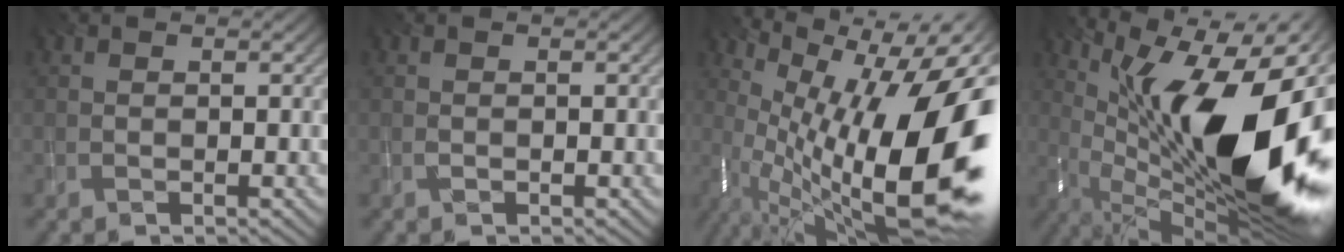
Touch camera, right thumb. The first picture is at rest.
{"total": 0.0}
{"total": 18.7, "force": [-1.2, 7.0, 17.3], "torque": [-0.255, -0.017, -0.015]}
{"total": 18.2, "force": [1.5, 8.0, 16.3], "torque": [-0.245, 0.003, 0.027]}